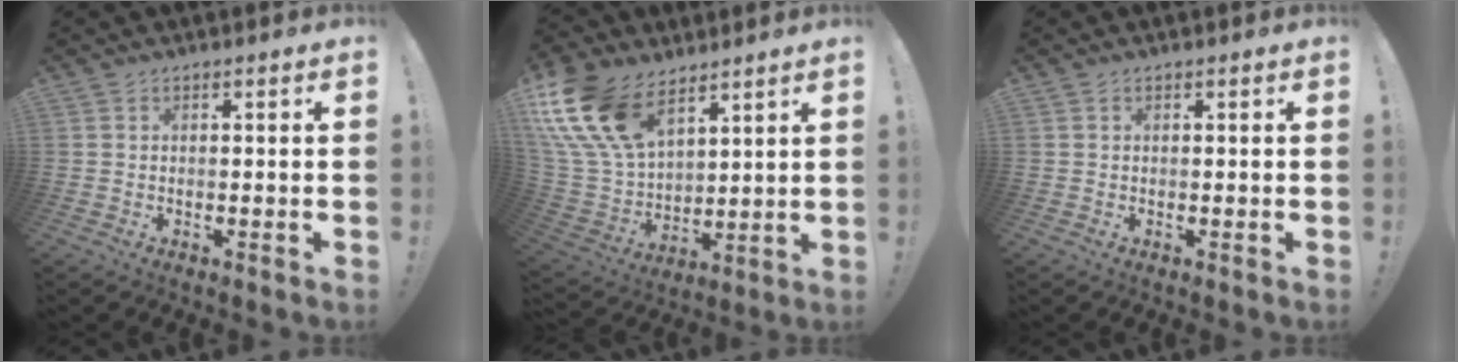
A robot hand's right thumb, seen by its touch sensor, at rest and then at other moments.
{"total": 20.2, "force": [11.9, 11.4, 11.8], "torque": [-0.257, -0.067, 0.224]}
{"total": 0.0}